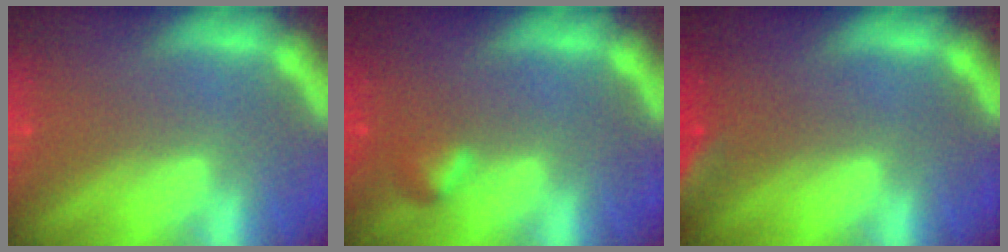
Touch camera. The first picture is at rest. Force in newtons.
{"total": 1.4}
{"total": 4.0}